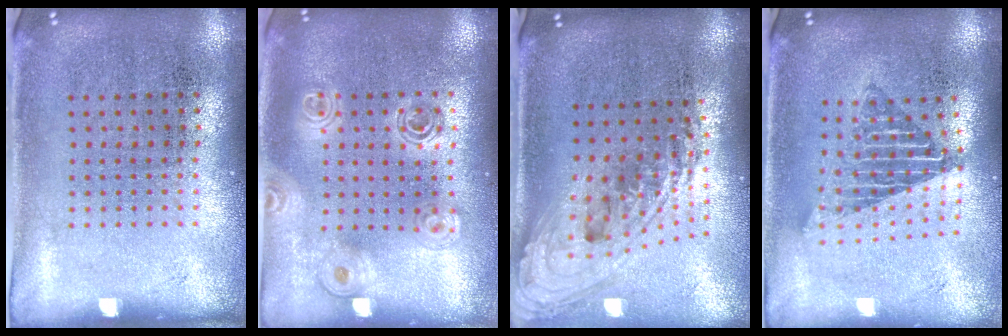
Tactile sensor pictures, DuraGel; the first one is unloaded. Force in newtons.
{"total": 1.7, "press": 1.5, "slide": 0.8}
{"total": 2.4, "press": 1.7, "slide": 1.6}
{"total": 1.7, "press": 1.3, "slide": 1.0}